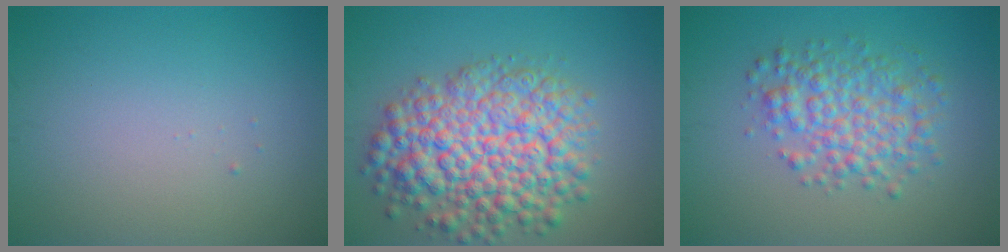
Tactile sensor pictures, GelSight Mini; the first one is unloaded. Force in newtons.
{"total": 9.6, "press": 9.6, "slide": 0.4}
{"total": 4.7, "press": 4.7, "slide": 0.1}